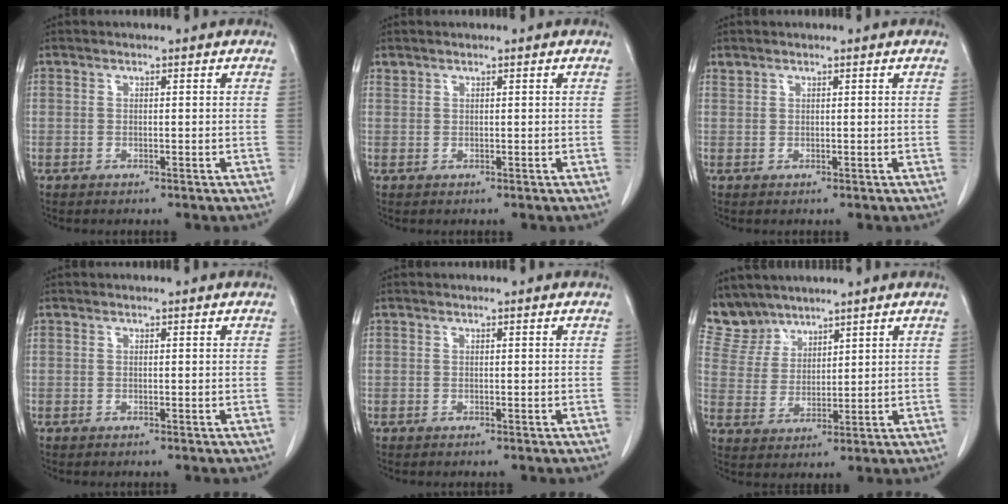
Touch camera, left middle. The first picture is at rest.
{"total": 0.7, "force": [0.6, 0.2, 0.0], "torque": [-0.005, 0.003, 0.015]}
{"total": 0.7, "force": [0.7, 0.2, 0.0], "torque": [-0.005, 0.003, 0.016]}
{"total": 0.0}
{"total": 0.0}
{"total": 6.0, "force": [5.6, 2.1, -0.2], "torque": [-0.006, 0.006, 0.128]}